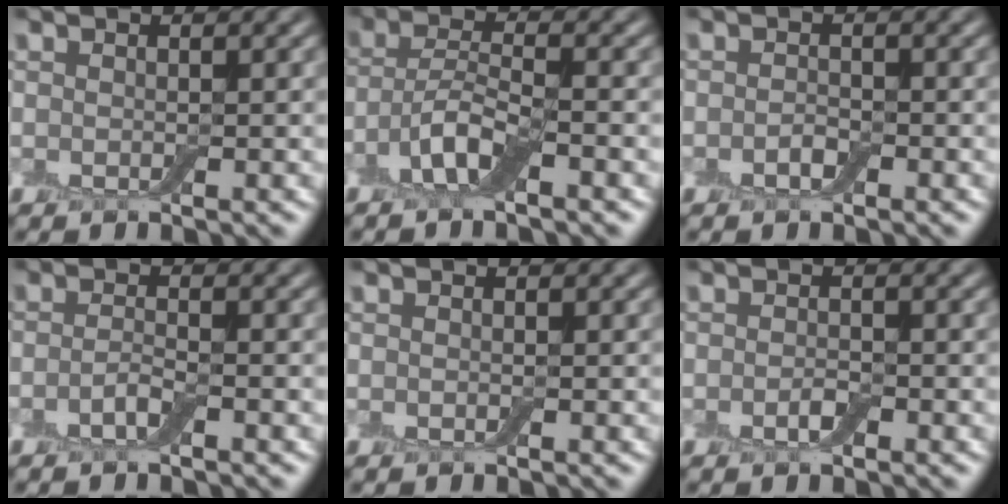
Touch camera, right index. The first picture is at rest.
{"total": 3.7, "force": [-2.2, 0.9, 2.9], "torque": [-0.060, 0.007, -0.050]}
{"total": 1.0, "force": [-0.5, 0.5, 0.7], "torque": [-0.015, 0.000, -0.010]}
{"total": 1.5, "force": [-0.9, 0.3, 1.2], "torque": [-0.025, 0.003, -0.021]}
{"total": 0.0}
{"total": 1.2, "force": [-0.5, 0.5, 0.9], "torque": [-0.020, 0.000, -0.011]}